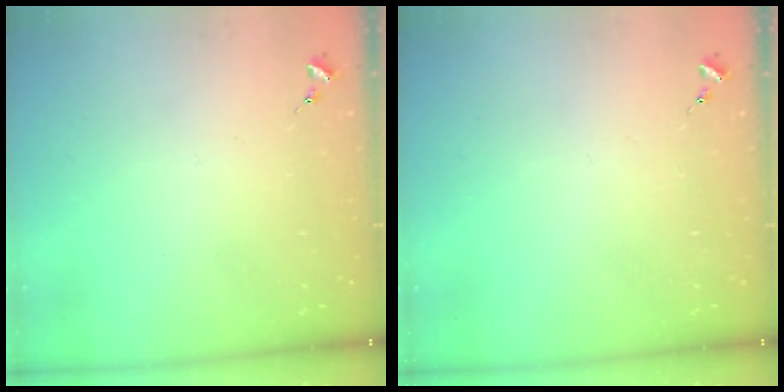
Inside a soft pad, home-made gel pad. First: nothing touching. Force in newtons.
{"total": 0.0}